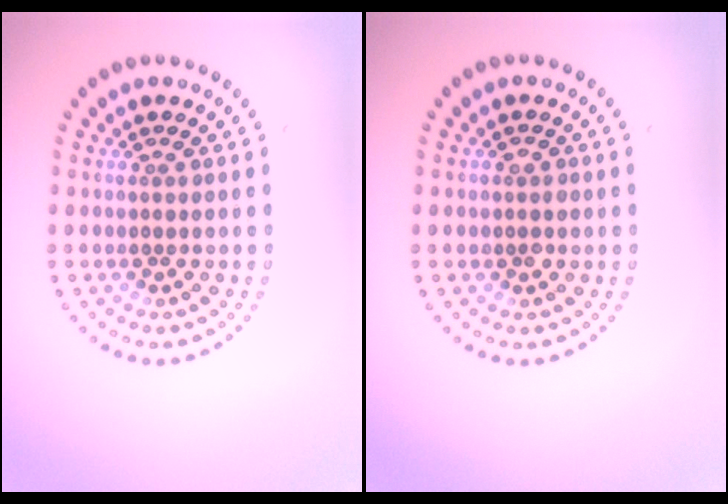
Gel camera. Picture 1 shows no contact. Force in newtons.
{"total": 1.2, "press": 1.1, "slide": 0.3}